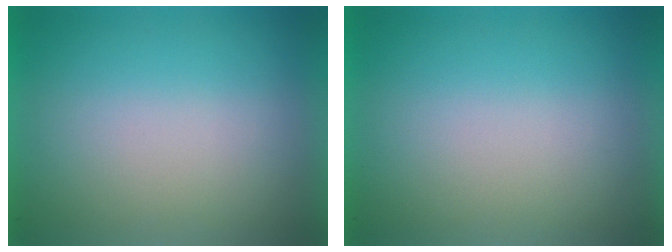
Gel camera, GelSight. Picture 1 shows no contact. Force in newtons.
{"total": 0.0}